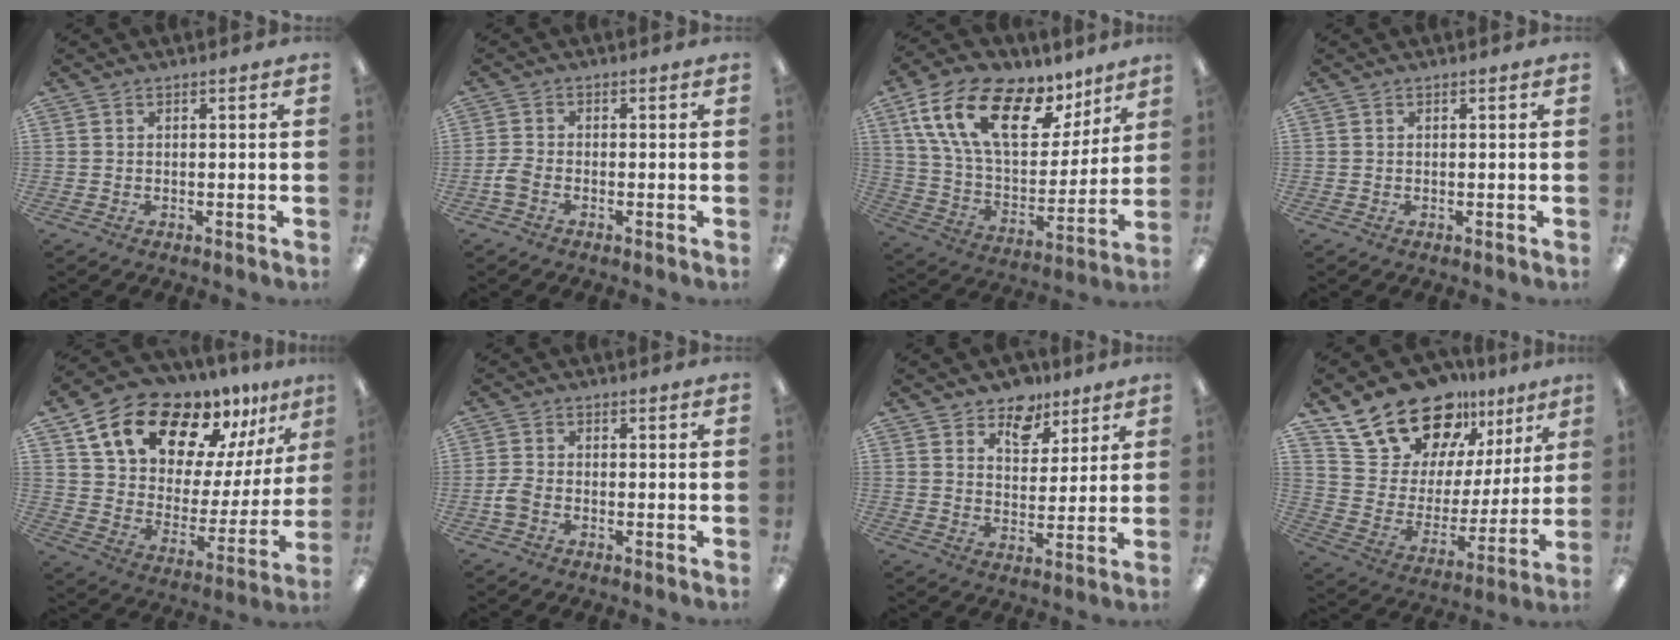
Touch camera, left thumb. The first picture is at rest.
{"total": 2.7, "force": [-1.4, 1.6, 1.7], "torque": [-0.035, 0.004, -0.025]}
{"total": 22.8, "force": [11.3, 12.0, 15.8], "torque": [-0.282, -0.034, 0.200]}
{"total": 0.0}
{"total": 18.0, "force": [14.0, 8.0, 7.9], "torque": [-0.141, -0.102, 0.246]}
{"total": 3.0, "force": [-1.4, 1.9, 1.9], "torque": [-0.036, 0.005, -0.025]}
{"total": 8.8, "force": [6.6, 5.3, 2.3], "torque": [-0.027, -0.041, 0.117]}
{"total": 22.0, "force": [16.5, 11.8, 8.4], "torque": [-0.159, -0.107, 0.310]}